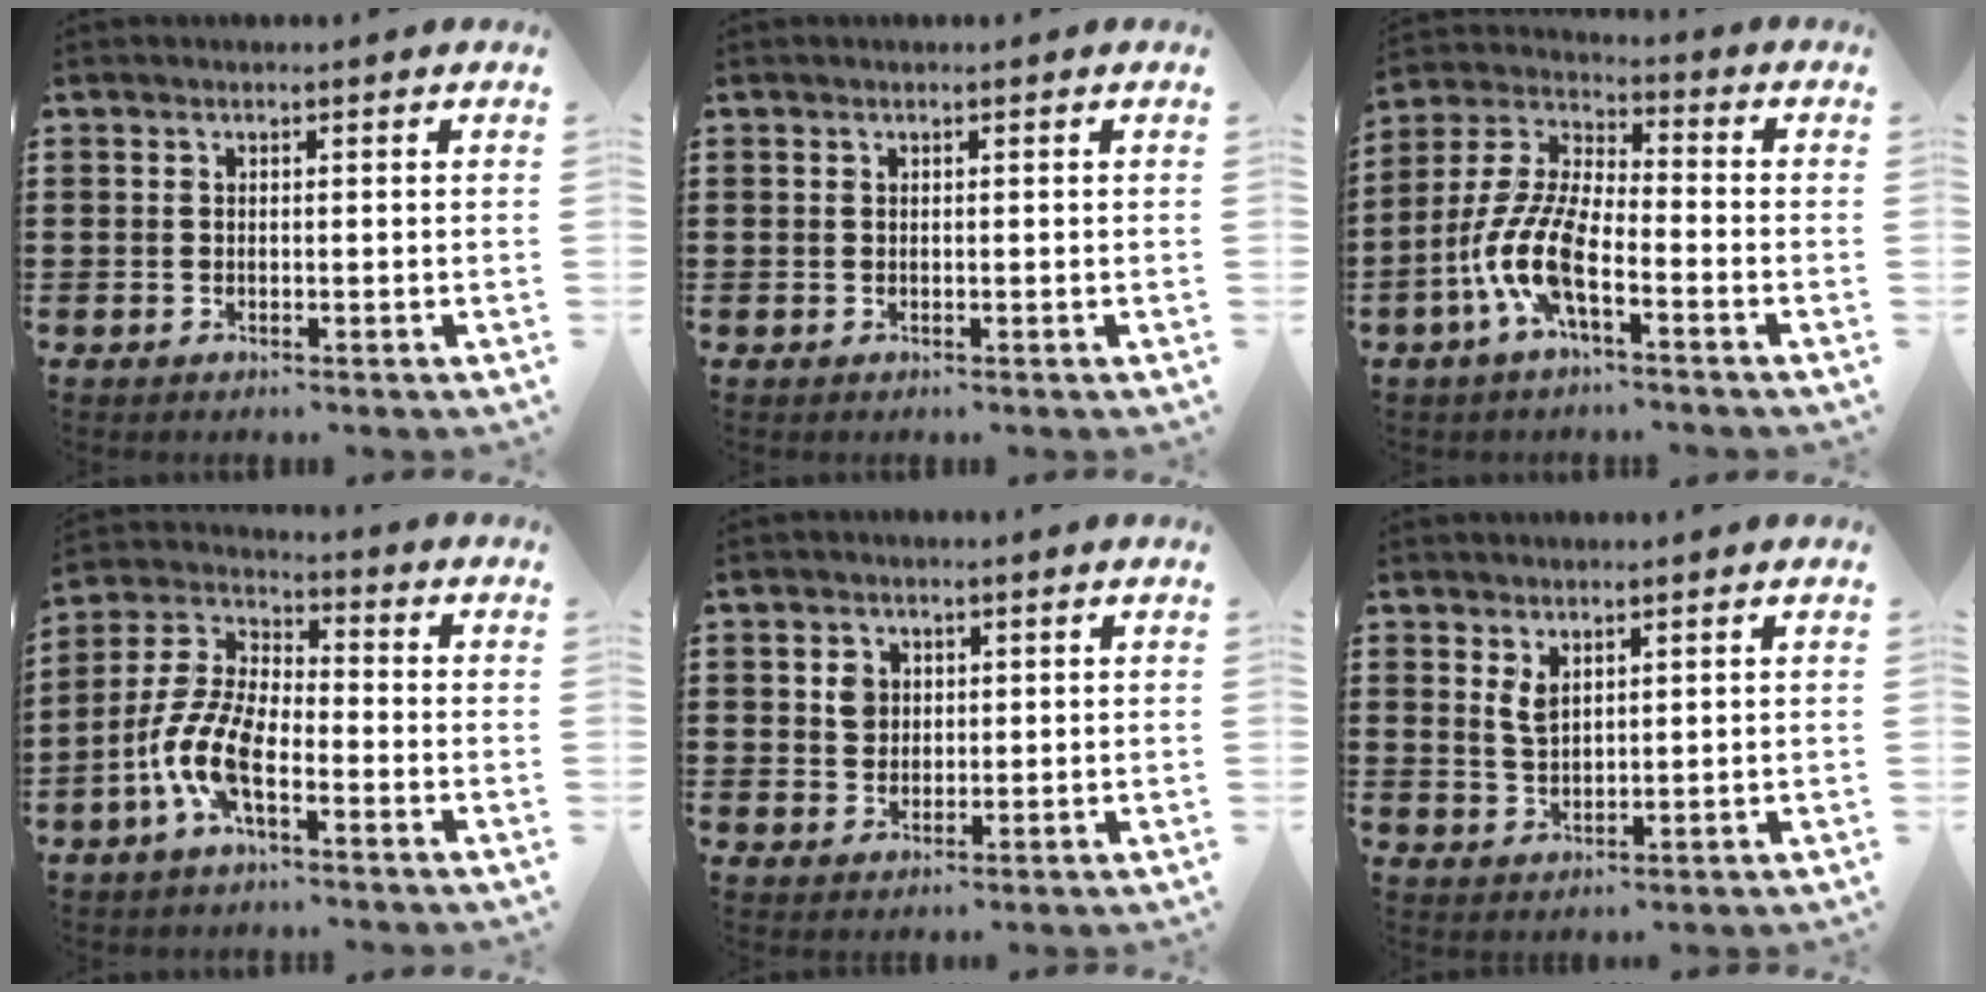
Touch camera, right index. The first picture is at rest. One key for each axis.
{"total": 0.0}
{"total": 10.1, "fx": -4.5, "fy": 3.3, "fz": 8.4, "tx": -0.209, "ty": -0.013, "tz": -0.091}
{"total": 9.6, "fx": -4.2, "fy": 3.8, "fz": 7.7, "tx": -0.199, "ty": -0.011, "tz": -0.085}
{"total": 2.9, "fx": 0.8, "fy": 2.5, "fz": 1.3, "tx": -0.034, "ty": 0.010, "tz": 0.014}
{"total": 2.6, "fx": 1.6, "fy": 1.3, "fz": 1.6, "tx": -0.036, "ty": 0.003, "tz": 0.030}